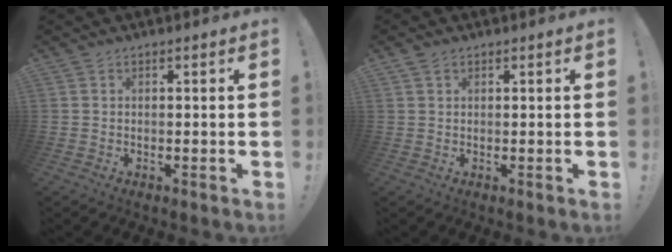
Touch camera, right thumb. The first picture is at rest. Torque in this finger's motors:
{"motor_torque": [-0.03, -0.03, 0.07, 0.08, -0.08]}